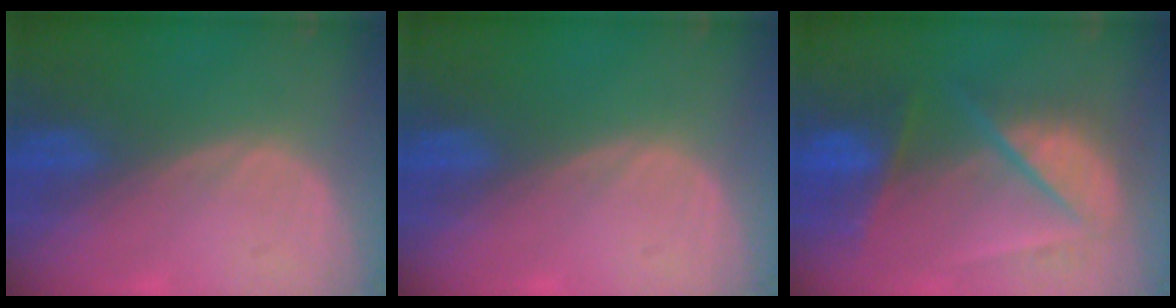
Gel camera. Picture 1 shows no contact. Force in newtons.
{"total": 0.0}
{"total": 9.5, "press": 8.2, "slide": 4.7}